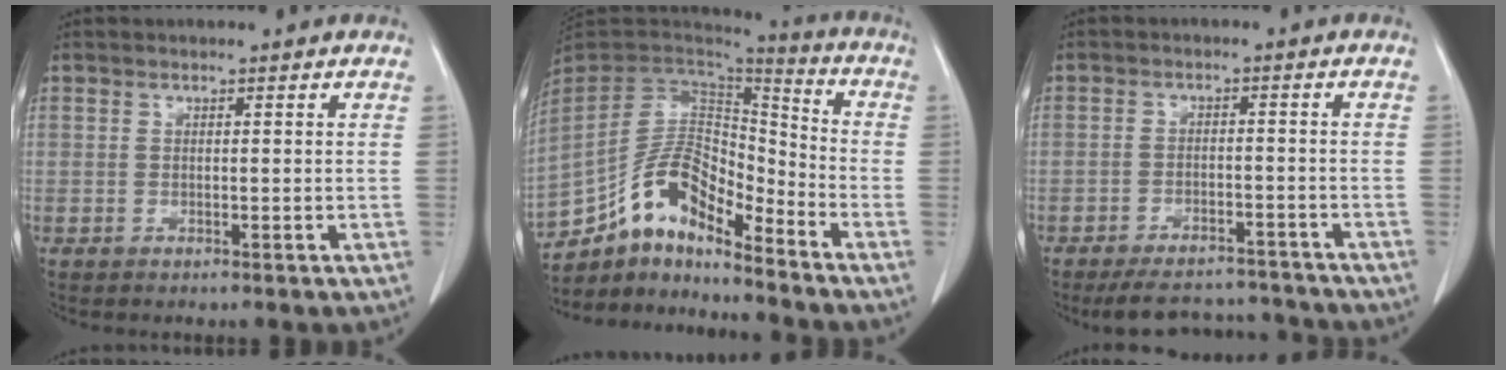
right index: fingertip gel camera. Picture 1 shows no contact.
{"total": 14.0, "force": [-10.4, 5.0, 7.8], "torque": [-0.146, 0.040, -0.193]}
{"total": 9.6, "force": [-9.1, 2.6, 1.5], "torque": [-0.016, 0.008, -0.124]}